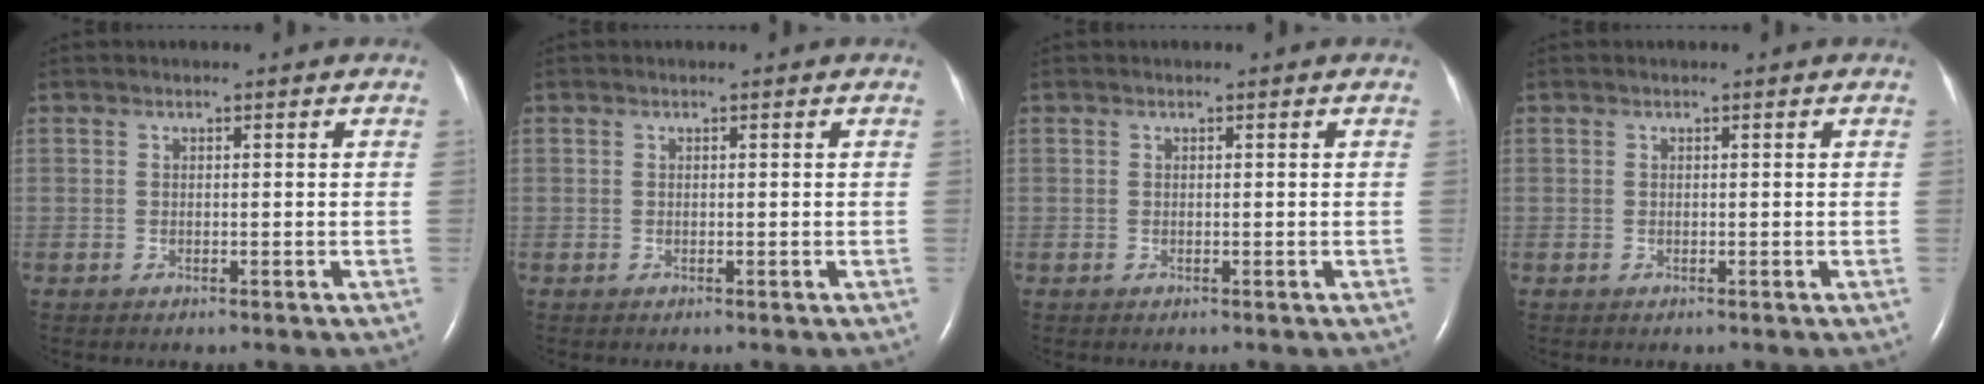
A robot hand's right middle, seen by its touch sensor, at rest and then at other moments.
{"total": 0.0}
{"total": 0.0}
{"total": 0.0}